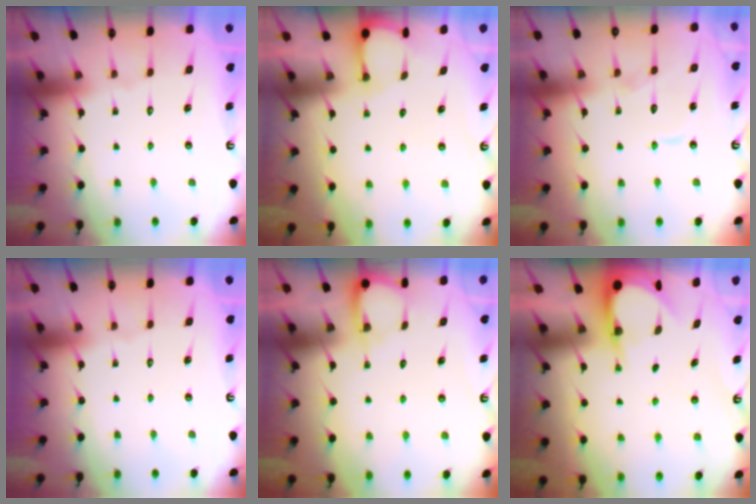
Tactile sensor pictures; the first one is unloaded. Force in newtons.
{"total": 2.0, "press": 2.0, "slide": 0.3}
{"total": 6.7, "press": 6.7, "slide": 0.6}
{"total": 0.0}
{"total": 4.5, "press": 4.5, "slide": 0.4}
{"total": 4.6, "press": 4.5, "slide": 0.4}